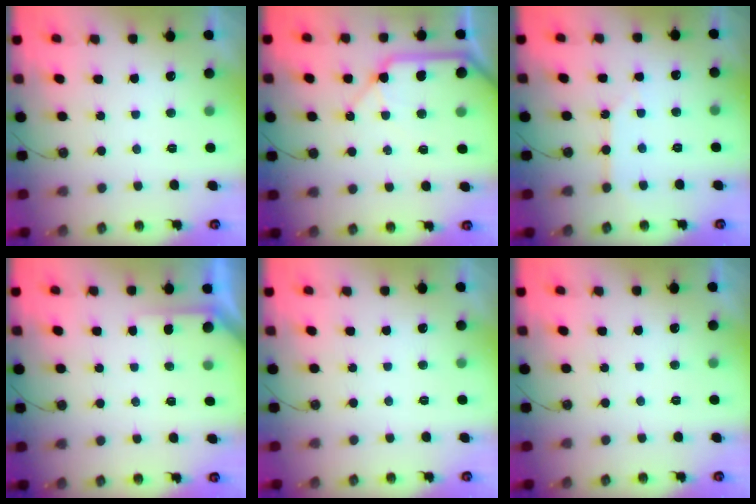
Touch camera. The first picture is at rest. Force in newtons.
{"total": 11.7, "press": 11.6, "slide": 1.5}
{"total": 2.5, "press": 2.5, "slide": 0.2}
{"total": 2.9, "press": 2.8, "slide": 0.2}
{"total": 0.0}
{"total": 0.0}